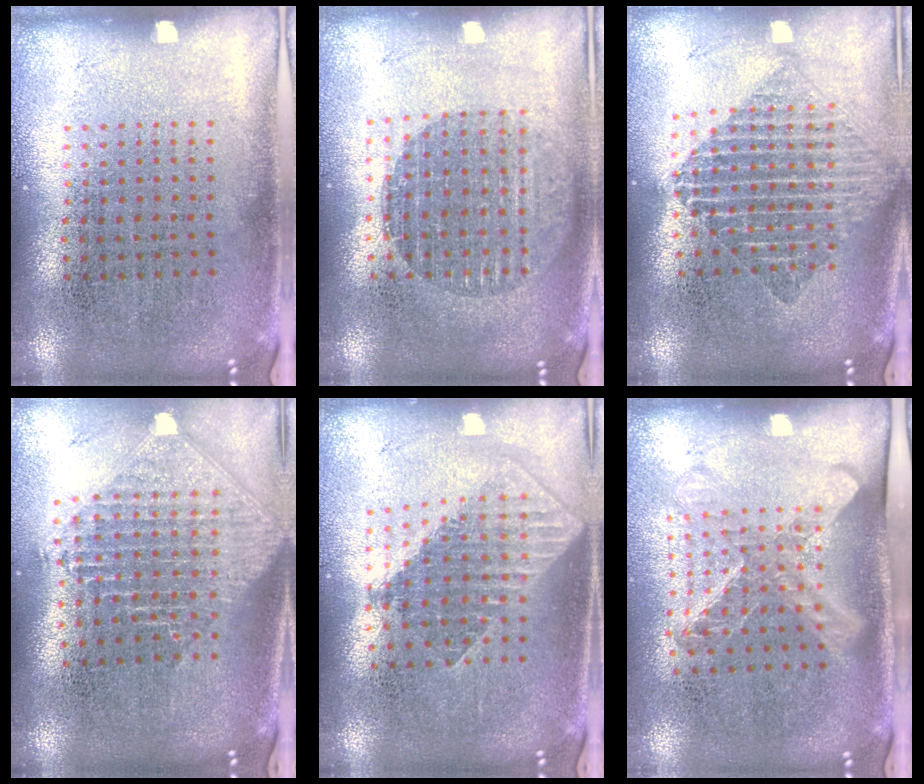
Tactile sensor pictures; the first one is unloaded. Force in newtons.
{"total": 1.7, "press": 1.5, "slide": 0.8}
{"total": 1.9, "press": 1.6, "slide": 1.0}
{"total": 2.4, "press": 1.9, "slide": 1.5}
{"total": 1.8, "press": 1.4, "slide": 1.0}
{"total": 1.6, "press": 1.3, "slide": 1.0}